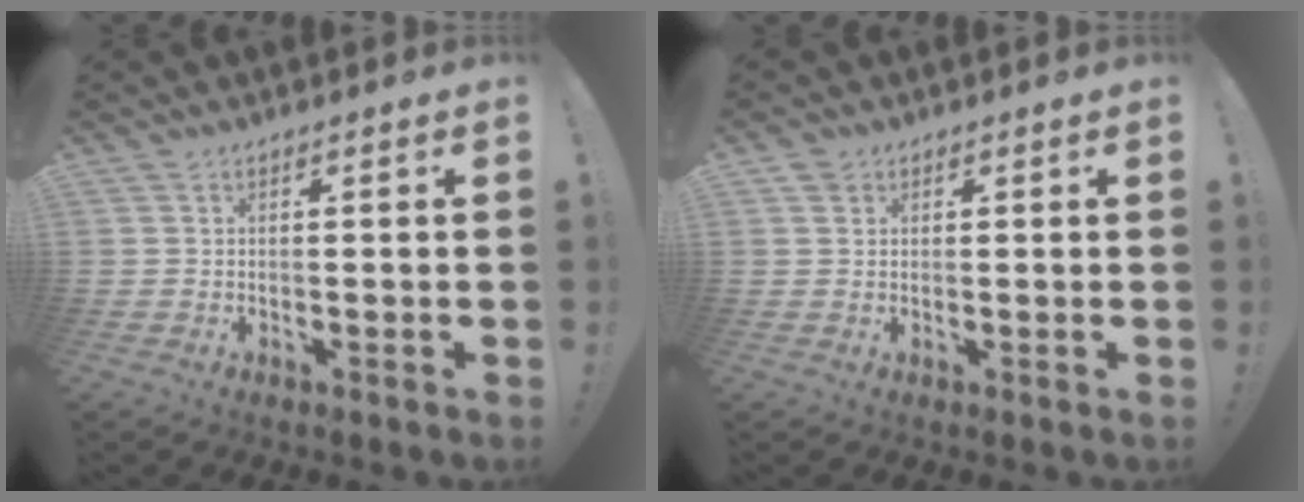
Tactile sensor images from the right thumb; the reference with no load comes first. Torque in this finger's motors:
{"motor_torque": [-0.01, -0.03, 0.11, 0.07, -0.01]}